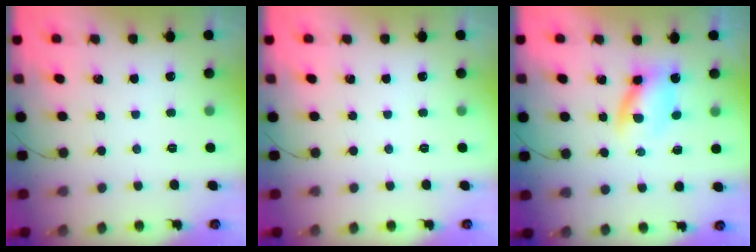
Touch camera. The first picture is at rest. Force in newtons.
{"total": 0.0}
{"total": 3.3, "press": 3.3, "slide": 0.7}